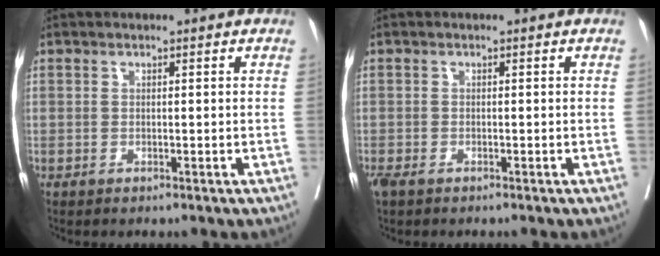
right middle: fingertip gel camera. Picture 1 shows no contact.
{"total": 2.2, "force": [-1.6, 0.9, 1.3], "torque": [-0.029, -0.007, -0.027]}